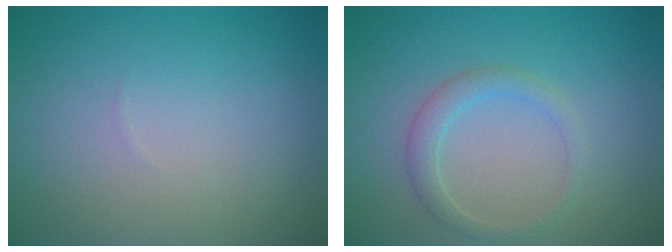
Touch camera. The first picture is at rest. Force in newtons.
{"total": 2.0, "press": 2.0, "slide": 0.1}